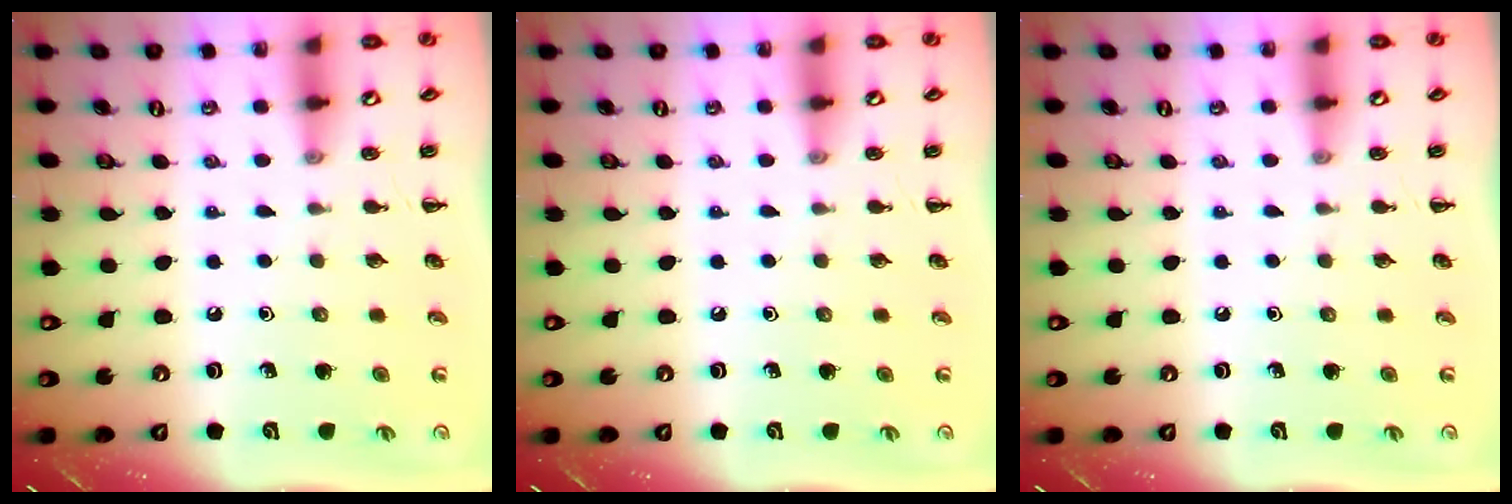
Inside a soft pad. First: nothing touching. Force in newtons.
{"total": 0.0}
{"total": 0.0}